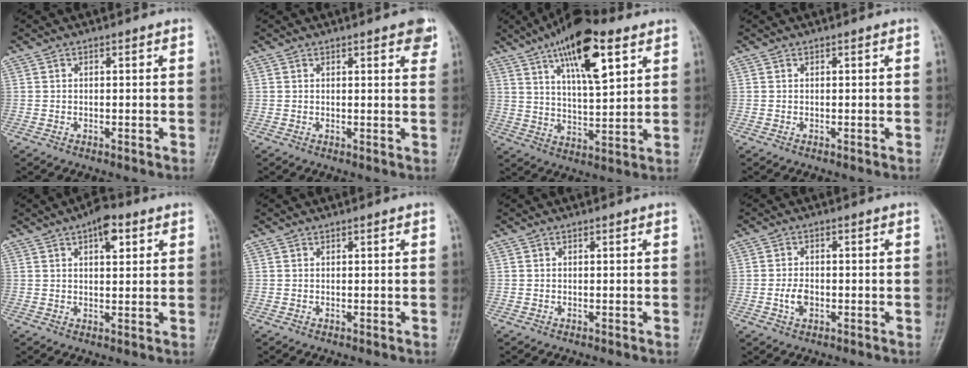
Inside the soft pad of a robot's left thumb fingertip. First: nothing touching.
{"total": 4.0, "force": [2.3, 1.2, 3.0], "torque": [-0.024, -0.005, 0.023]}
{"total": 15.8, "force": [8.2, 5.4, 12.4], "torque": [-0.182, -0.027, 0.138]}
{"total": 0.0}
{"total": 5.6, "force": [2.7, 2.5, 4.2], "torque": [-0.046, -0.005, 0.034]}
{"total": 0.0}
{"total": 0.0}
{"total": 3.3, "force": [-0.9, 2.1, 2.4], "torque": [-0.041, 0.007, -0.017]}